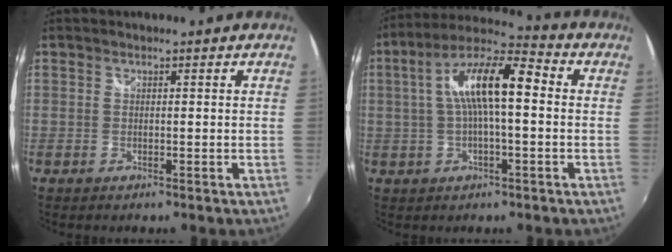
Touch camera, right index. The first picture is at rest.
{"total": 12.8, "force": [0.9, 3.6, 12.3], "torque": [-0.228, 0.025, 0.008]}